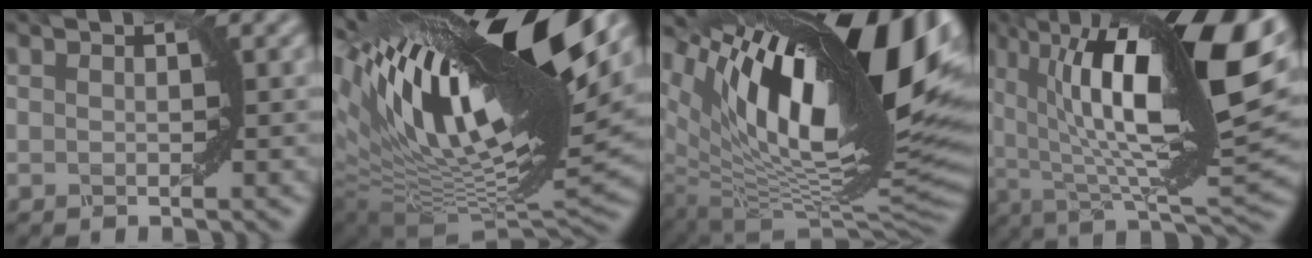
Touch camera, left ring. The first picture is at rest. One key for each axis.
{"total": 17.8, "fx": 7.0, "fy": 6.6, "fz": 14.9, "tx": -0.275, "ty": 0.021, "tz": 0.120}
{"total": 17.7, "fx": 7.0, "fy": 6.6, "fz": 14.8, "tx": -0.247, "ty": 0.003, "tz": 0.128}
{"total": 17.6, "fx": 5.3, "fy": 5.7, "fz": 15.8, "tx": -0.247, "ty": 0.002, "tz": 0.090}